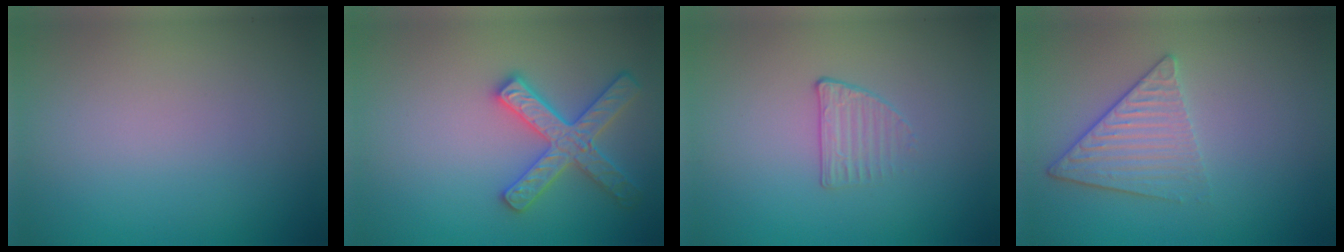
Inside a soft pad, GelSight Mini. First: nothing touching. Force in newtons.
{"total": 4.2, "press": 3.9, "slide": 1.7}
{"total": 1.3, "press": 0.8, "slide": 1.0}
{"total": 3.3, "press": 2.9, "slide": 1.6}